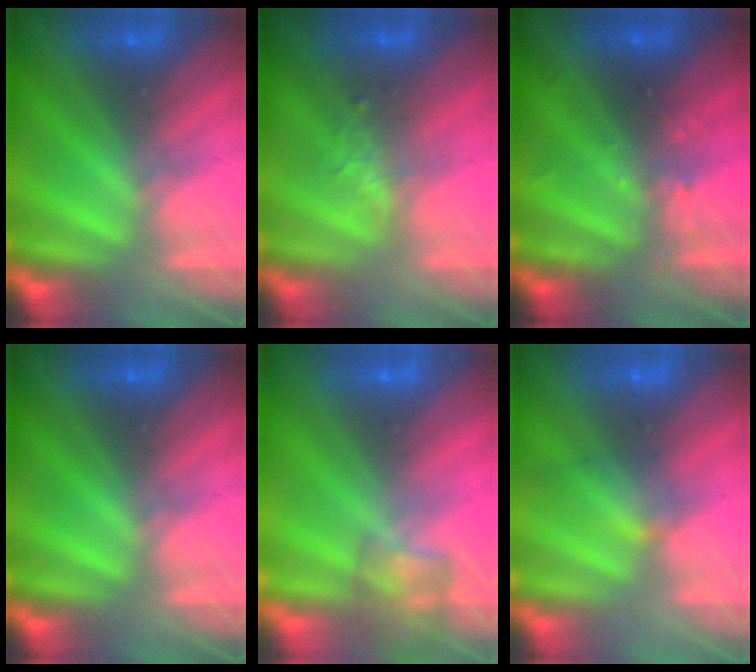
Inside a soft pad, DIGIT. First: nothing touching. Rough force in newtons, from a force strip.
{"total": 2.4}
{"total": 2.5}
{"total": 0.0}
{"total": 7.3}
{"total": 2.2}